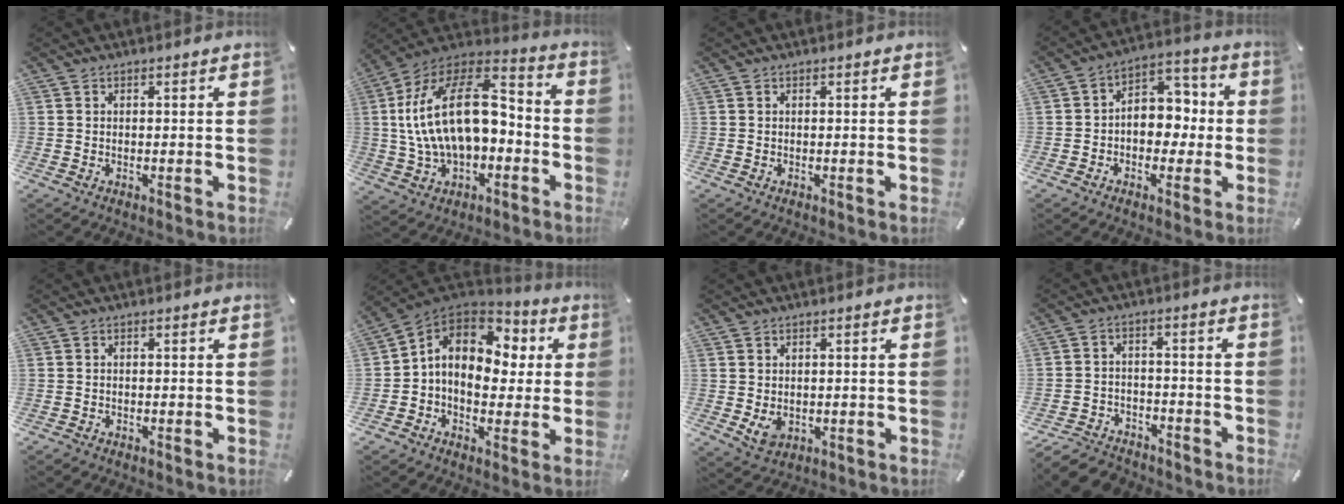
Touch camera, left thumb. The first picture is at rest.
{"total": 23.0, "force": [1.2, 14.5, 17.7], "torque": [-0.346, 0.015, 0.023]}
{"total": 0.0}
{"total": 8.1, "force": [-1.3, 6.6, 4.6], "torque": [-0.053, 0.008, -0.028]}
{"total": 0.8, "force": [-0.7, 0.3, 0.2], "torque": [-0.004, 0.001, -0.015]}
{"total": 12.1, "force": [2.3, 9.3, 7.3], "torque": [-0.144, 0.004, 0.046]}
{"total": 3.6, "force": [-0.4, 2.8, 2.1], "torque": [-0.041, -0.003, -0.008]}
{"total": 7.4, "force": [-6.3, 3.2, 2.0], "torque": [-0.035, 0.031, -0.122]}